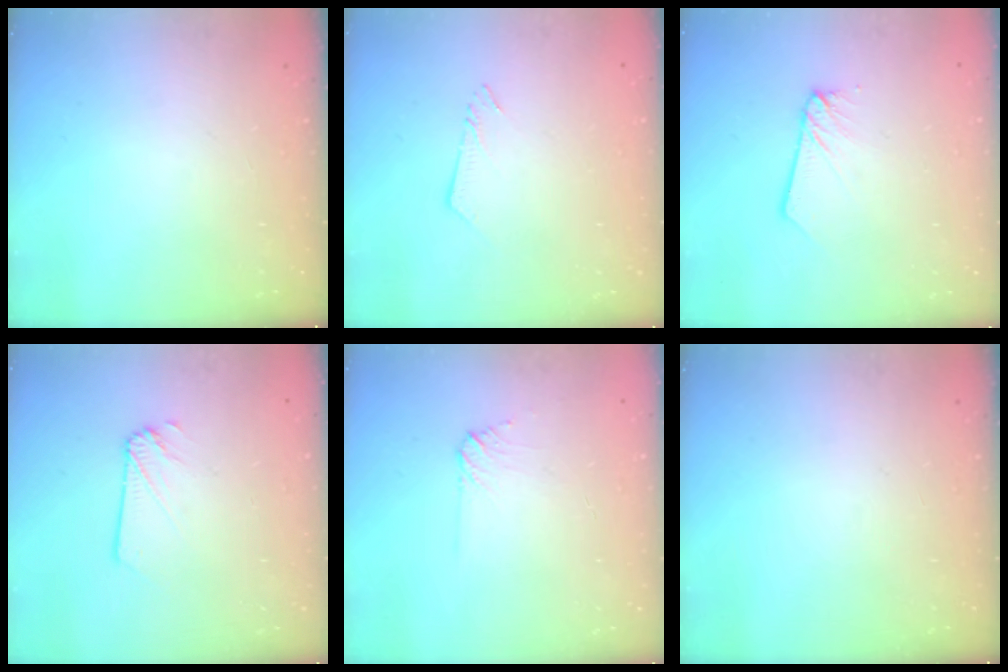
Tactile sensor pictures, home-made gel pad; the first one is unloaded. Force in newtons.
{"total": 2.4, "press": 2.4, "slide": 0.3}
{"total": 2.6, "press": 2.6, "slide": 0.2}
{"total": 1.6, "press": 1.6, "slide": 0.1}
{"total": 5.3, "press": 5.2, "slide": 0.9}
{"total": 0.0}